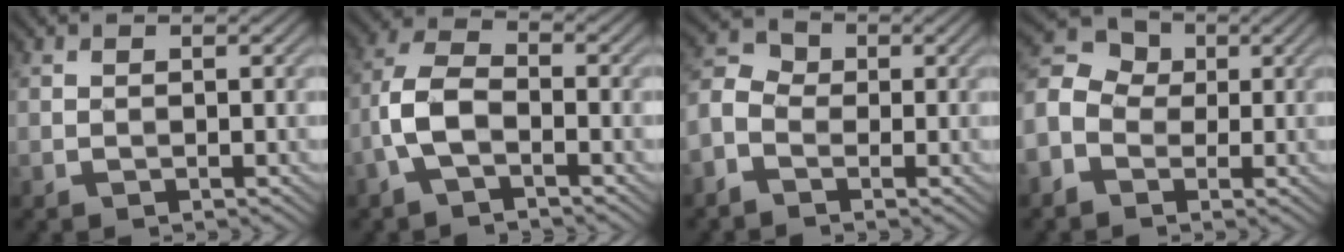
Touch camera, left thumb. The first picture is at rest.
{"total": 5.4, "force": [-2.4, 2.3, 4.2], "torque": [-0.098, 0.013, -0.058]}
{"total": 4.5, "force": [-1.9, 3.1, 2.5], "torque": [-0.071, 0.013, -0.054]}
{"total": 7.7, "force": [-1.5, 6.1, 4.4], "torque": [-0.120, 0.005, -0.037]}